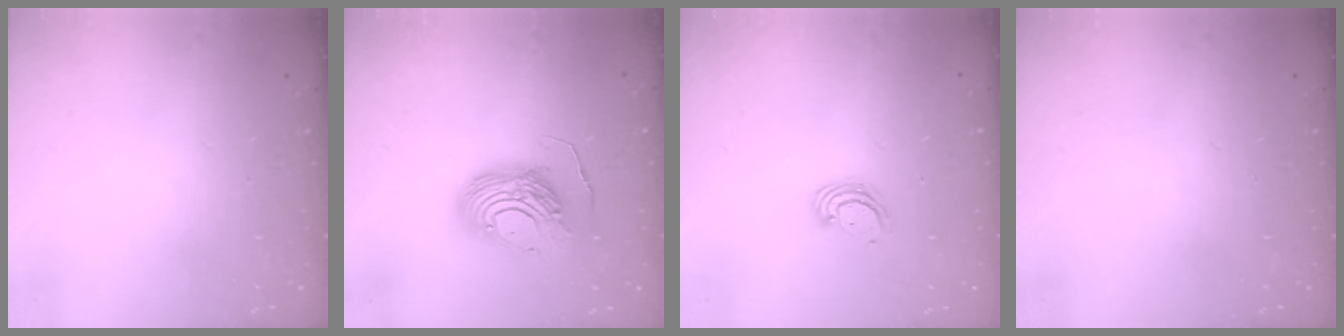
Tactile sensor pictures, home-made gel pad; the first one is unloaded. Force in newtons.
{"total": 12.7, "press": 12.6, "slide": 1.3}
{"total": 3.5, "press": 3.5, "slide": 0.2}
{"total": 0.0}